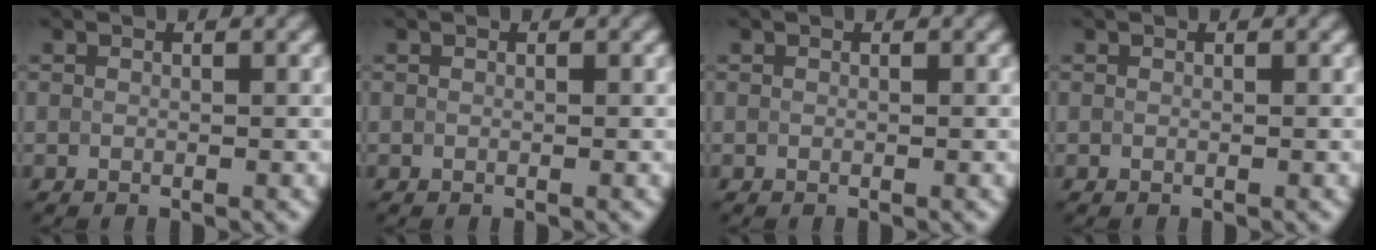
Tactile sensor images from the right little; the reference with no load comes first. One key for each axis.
{"total": 0.0}
{"total": 0.0}
{"total": 0.0}